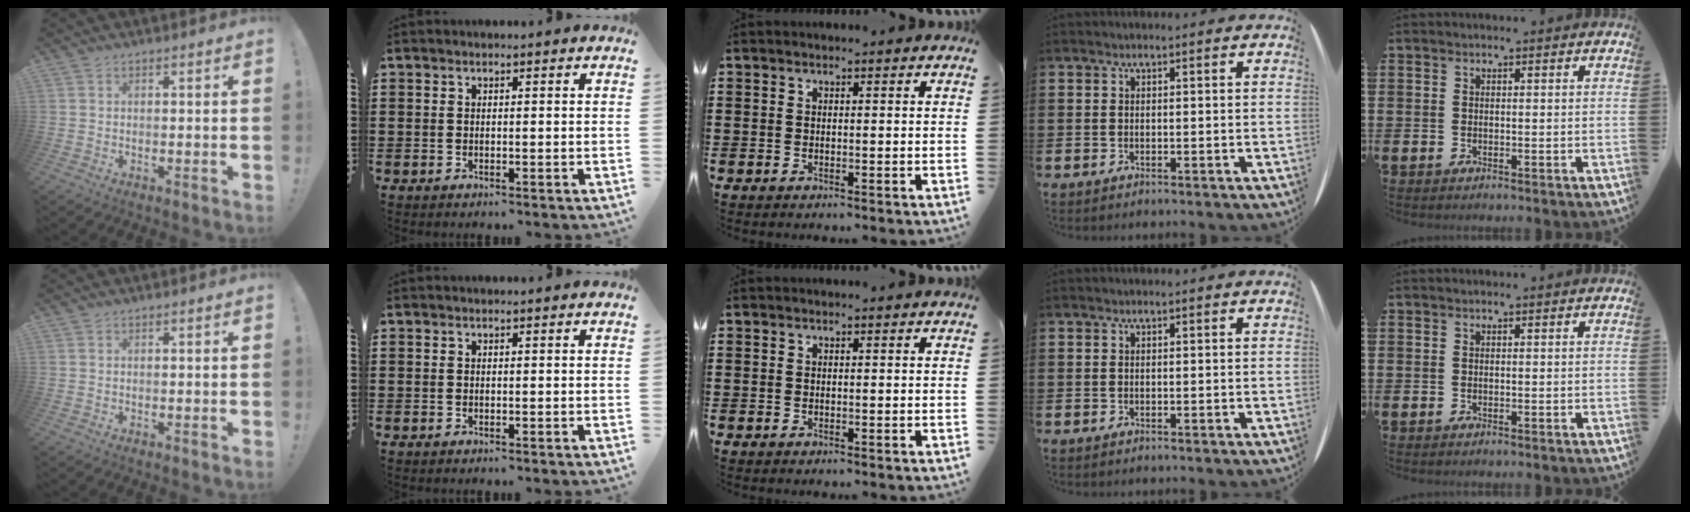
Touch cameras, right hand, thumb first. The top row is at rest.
{}